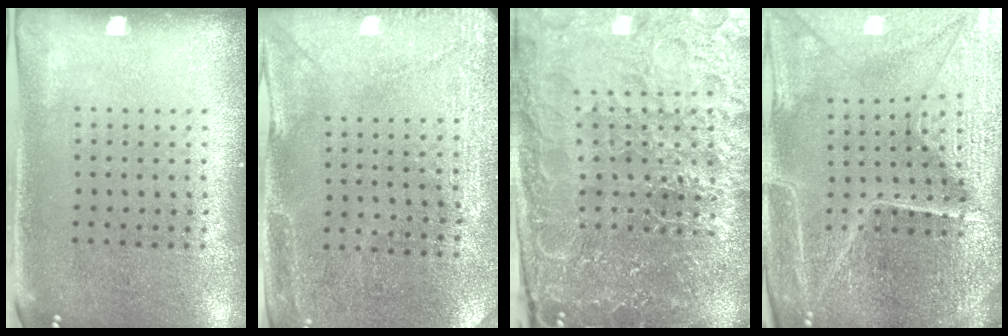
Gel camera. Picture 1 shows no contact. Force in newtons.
{"total": 2.8, "press": 2.7, "slide": 0.9}
{"total": 6.1, "press": 5.4, "slide": 2.8}
{"total": 5.9, "press": 5.4, "slide": 2.4}